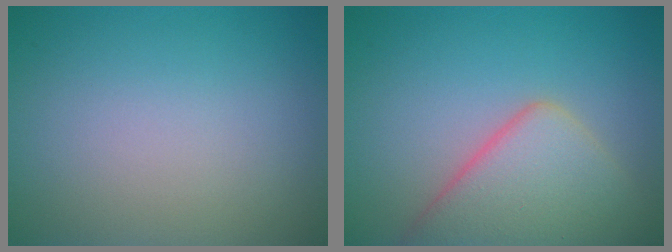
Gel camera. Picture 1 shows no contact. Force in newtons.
{"total": 6.6, "press": 6.6, "slide": 0.4}